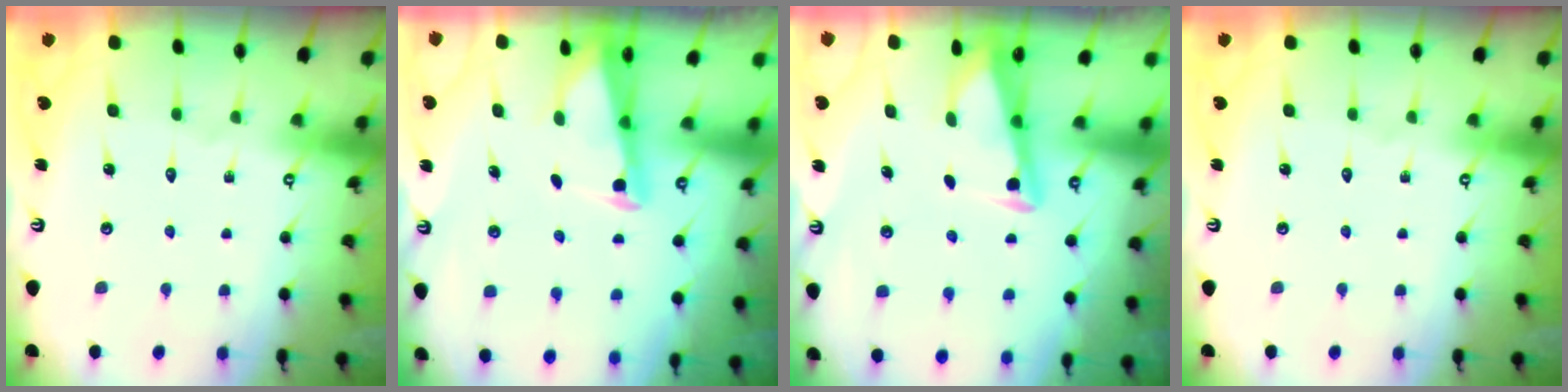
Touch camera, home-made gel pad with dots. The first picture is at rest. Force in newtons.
{"total": 2.3, "press": 2.3, "slide": 0.2}
{"total": 3.3, "press": 3.3, "slide": 0.3}
{"total": 0.0}